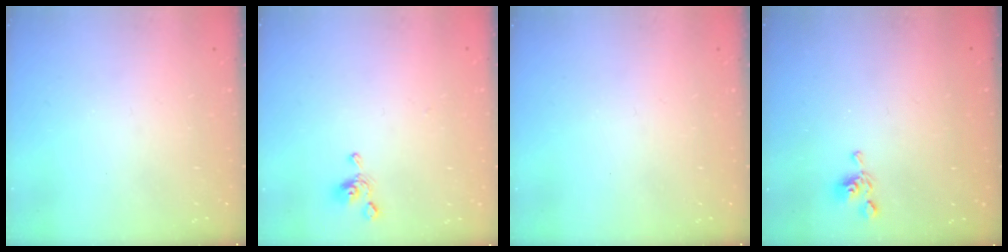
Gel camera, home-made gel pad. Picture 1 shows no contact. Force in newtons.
{"total": 2.8, "press": 2.8, "slide": 0.4}
{"total": 0.0}
{"total": 5.7, "press": 5.7, "slide": 0.3}